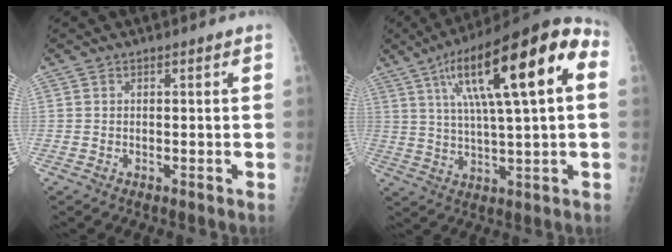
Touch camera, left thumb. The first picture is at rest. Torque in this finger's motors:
{"motor_torque": [0.50, 0.97, 2.20, -0.58, 0.30]}